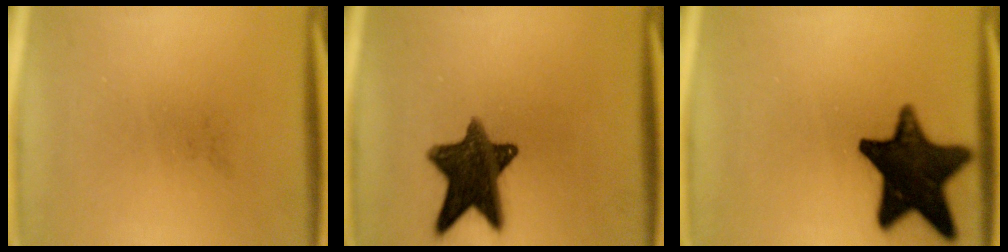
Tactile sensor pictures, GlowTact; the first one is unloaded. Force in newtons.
{"total": 12.7}
{"total": 17.0}